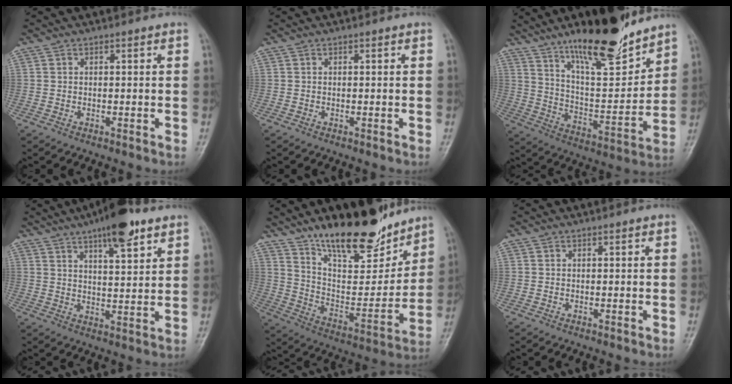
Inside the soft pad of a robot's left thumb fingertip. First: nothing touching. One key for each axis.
{"total": 0.0}
{"total": 18.3, "fx": 13.9, "fy": 4.4, "fz": 11.1, "tx": -0.144, "ty": -0.087, "tz": 0.238}
{"total": 11.3, "fx": 7.1, "fy": 3.3, "fz": 8.2, "tx": -0.108, "ty": -0.030, "tz": 0.107}
{"total": 20.5, "fx": 15.7, "fy": 6.8, "fz": 11.2, "tx": -0.133, "ty": -0.098, "tz": 0.266}
{"total": 0.0}